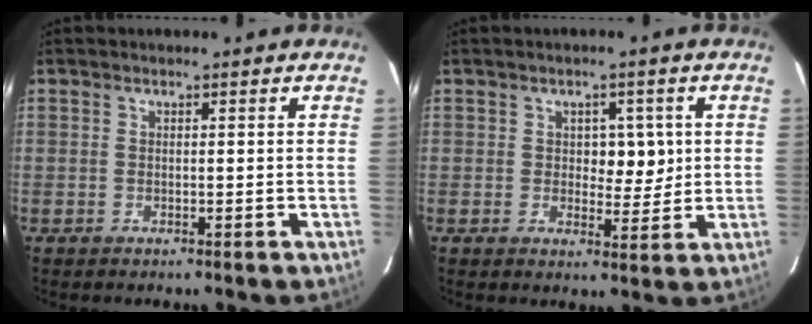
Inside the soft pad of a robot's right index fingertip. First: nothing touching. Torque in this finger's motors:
{"motor_torque": [0.02, 0.01, 0.05, 0.03]}